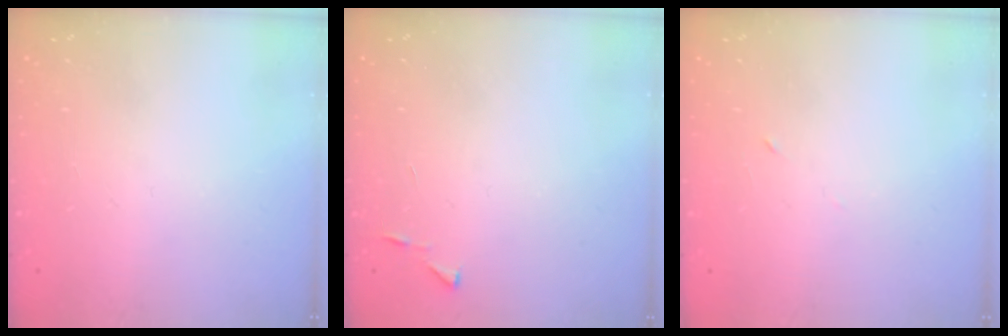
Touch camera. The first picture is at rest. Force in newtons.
{"total": 3.1, "press": 3.1, "slide": 0.3}
{"total": 2.7, "press": 2.5, "slide": 1.0}